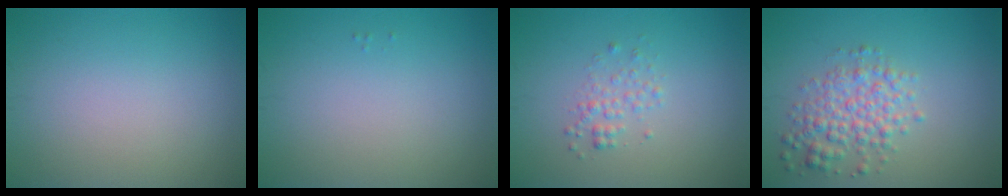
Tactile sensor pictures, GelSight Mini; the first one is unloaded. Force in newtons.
{"total": 0.0}
{"total": 1.4, "press": 1.4, "slide": 0.1}
{"total": 3.8, "press": 3.8, "slide": 0.1}